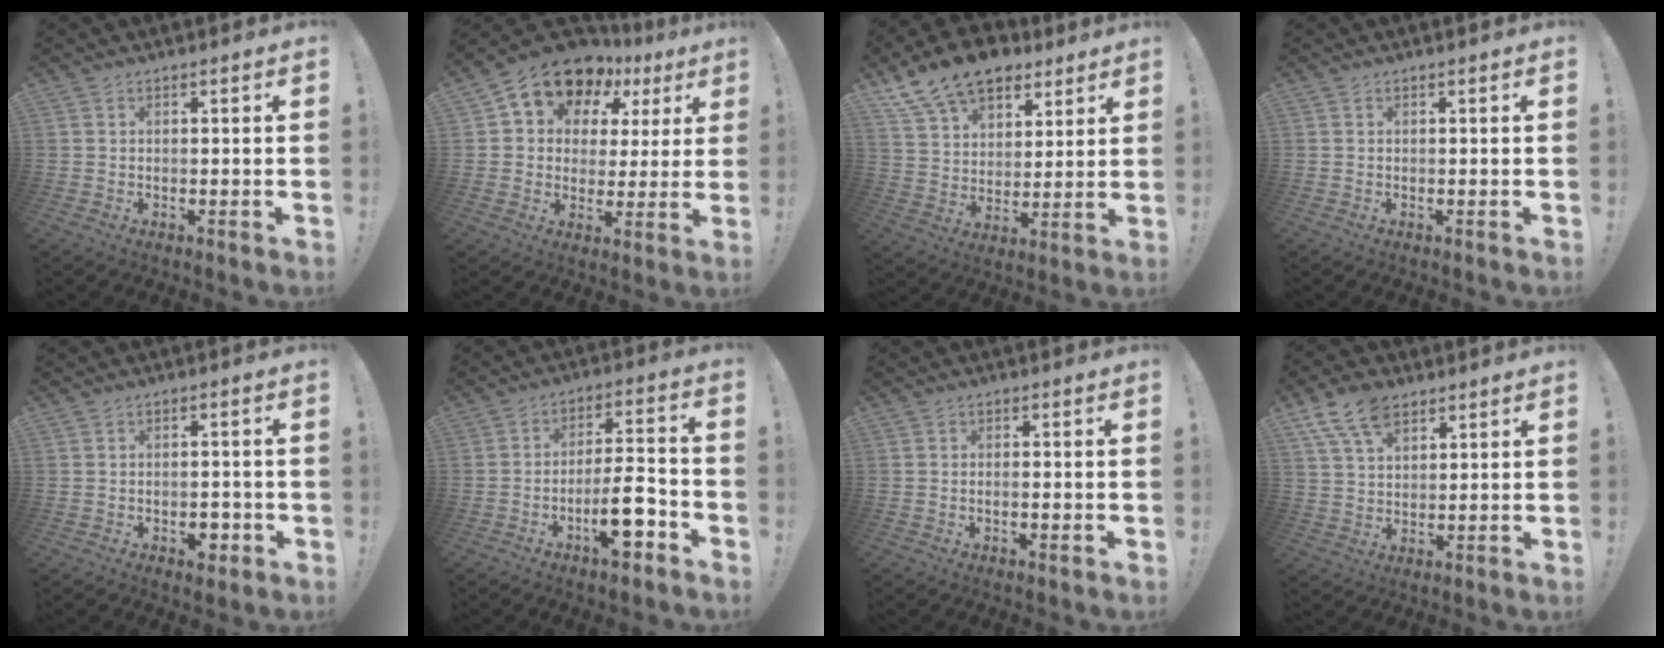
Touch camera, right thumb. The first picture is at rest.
{"total": 12.8, "force": [8.4, 8.2, 5.0], "torque": [-0.090, -0.062, 0.151]}
{"total": 15.9, "force": [10.9, 9.4, 6.7], "torque": [-0.121, -0.068, 0.205]}
{"total": 0.0}
{"total": 4.3, "force": [-1.6, 2.9, 2.7], "torque": [-0.020, 0.006, -0.028]}
{"total": 13.0, "force": [-6.0, 3.8, 10.9], "torque": [-0.170, 0.036, -0.096]}
{"total": 1.6, "force": [-0.8, 0.3, 1.4], "torque": [-0.023, 0.001, -0.014]}
{"total": 10.9, "force": [6.6, 6.0, 6.2], "torque": [-0.114, -0.016, 0.128]}